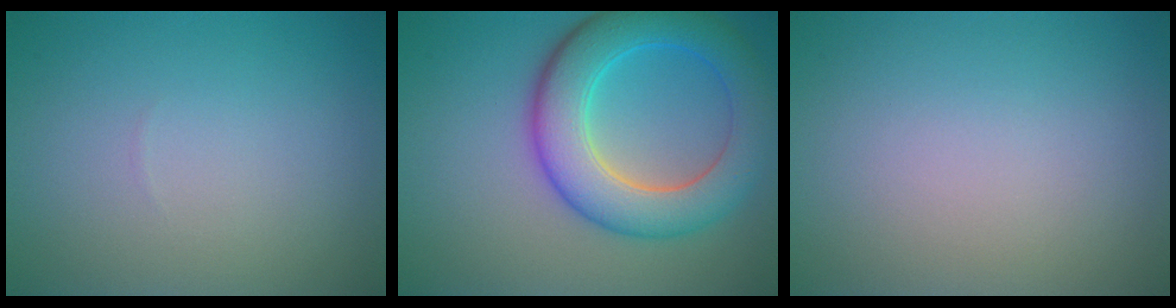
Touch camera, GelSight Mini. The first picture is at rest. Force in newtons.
{"total": 7.9, "press": 7.9, "slide": 0.3}
{"total": 0.0}